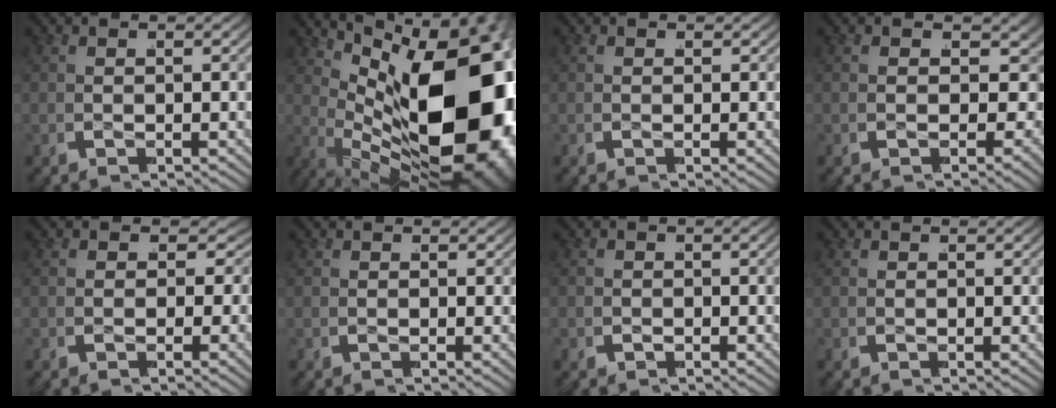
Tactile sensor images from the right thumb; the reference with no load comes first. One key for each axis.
{"total": 27.4, "fx": -1.7, "fy": 15.5, "fz": 22.5, "tx": -0.336, "ty": -0.049, "tz": 0.006}
{"total": 1.1, "fx": 0.3, "fy": 0.8, "fz": 0.7, "tx": -0.008, "ty": -0.006, "tz": 0.004}
{"total": 8.3, "fx": -1.2, "fy": 5.5, "fz": 6.0, "tx": -0.090, "ty": -0.020, "tz": -0.005}
{"total": 5.5, "fx": -0.6, "fy": 3.6, "fz": 4.1, "tx": -0.052, "ty": -0.008, "tz": -0.005}
{"total": 0.8, "fx": 0.2, "fy": 0.6, "fz": 0.4, "tx": -0.004, "ty": -0.004, "tz": 0.003}
{"total": 0.6, "fx": -0.4, "fy": 0.4, "fz": -0.1, "tx": 0.005, "ty": 0.004, "tz": -0.009}
{"total": 0.0}